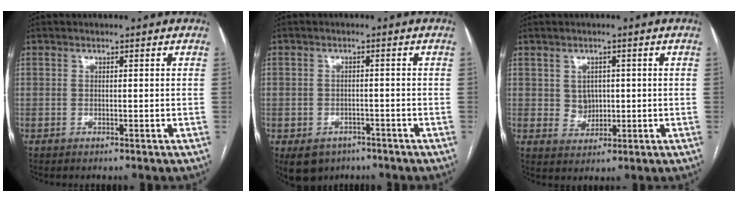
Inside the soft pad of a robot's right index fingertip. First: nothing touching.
{"total": 6.2, "force": [-3.5, 4.8, 1.5], "torque": [-0.025, 0.006, -0.044]}
{"total": 3.4, "force": [0.5, 3.0, 1.6], "torque": [-0.023, 0.003, 0.015]}